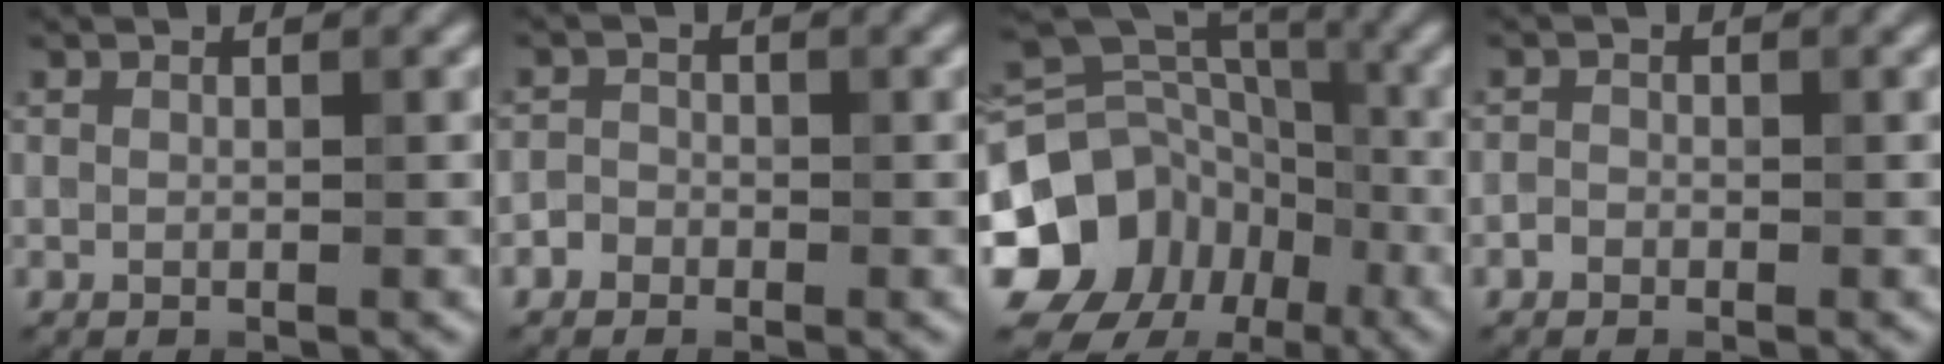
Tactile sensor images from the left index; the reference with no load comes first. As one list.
[{"total": 1.1, "force": [-0.7, 0.9, 0.0], "torque": [0.010, 0.003, -0.017]}, {"total": 16.5, "force": [-6.1, 14.3, 5.6], "torque": [-0.135, -0.010, -0.122]}, {"total": 0.8, "force": [-0.5, 0.6, 0.1], "torque": [0.001, -0.001, -0.011]}]